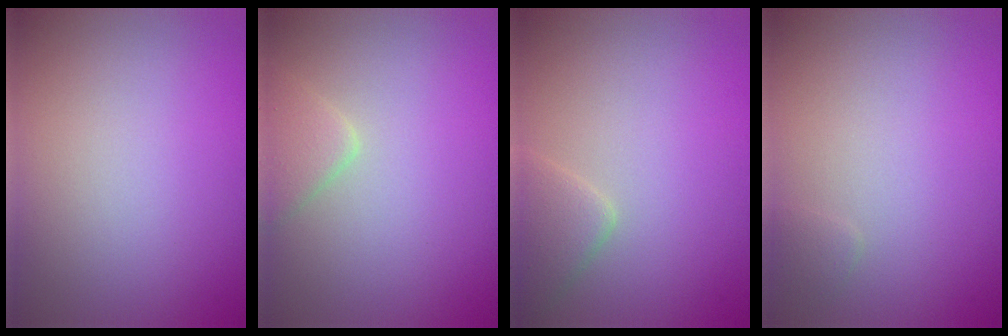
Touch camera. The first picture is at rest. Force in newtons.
{"total": 2.0, "press": 2.0, "slide": 0.1}
{"total": 2.4, "press": 2.4, "slide": 0.1}
{"total": 0.6, "press": 0.6, "slide": 0.1}